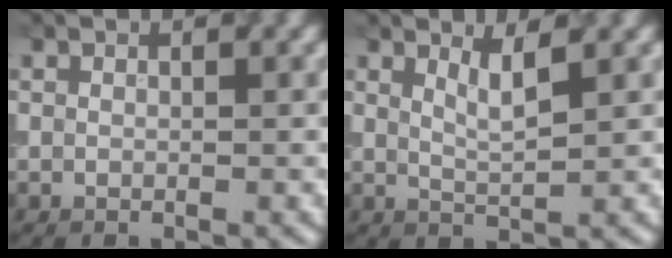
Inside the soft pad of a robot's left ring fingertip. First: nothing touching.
{"total": 2.1, "force": [1.1, 0.5, 1.6], "torque": [-0.025, -0.005, 0.020]}